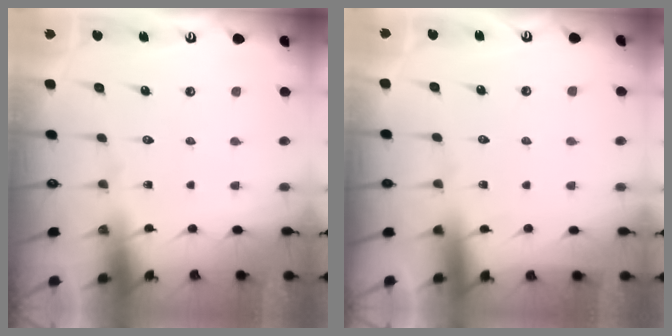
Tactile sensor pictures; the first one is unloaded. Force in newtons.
{"total": 2.6, "press": 2.6, "slide": 0.4}